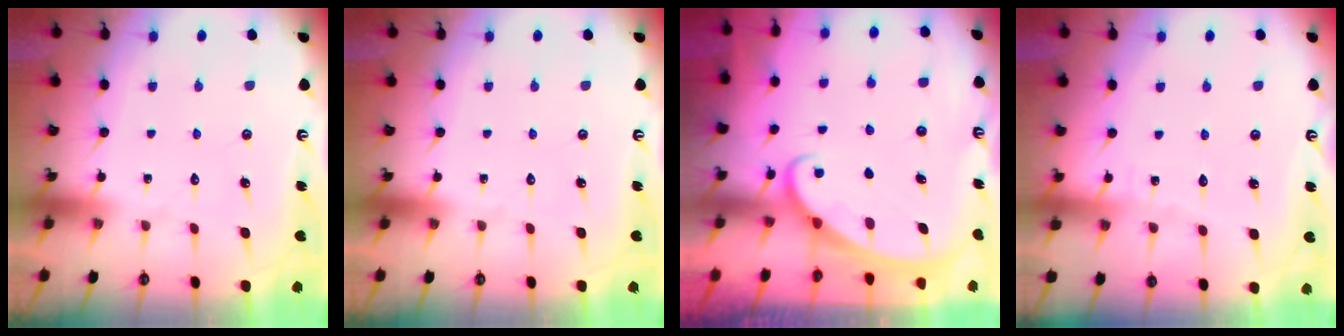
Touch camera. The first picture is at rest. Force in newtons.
{"total": 0.0}
{"total": 2.1, "press": 2.1, "slide": 0.1}
{"total": 3.9, "press": 3.8, "slide": 0.3}